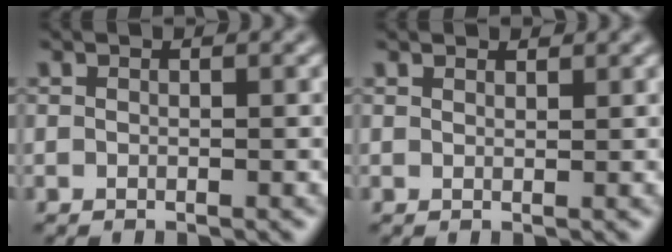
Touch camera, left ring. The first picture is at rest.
{"total": 0.9, "force": [0.9, 0.2, 0.1], "torque": [-0.006, -0.004, 0.012]}